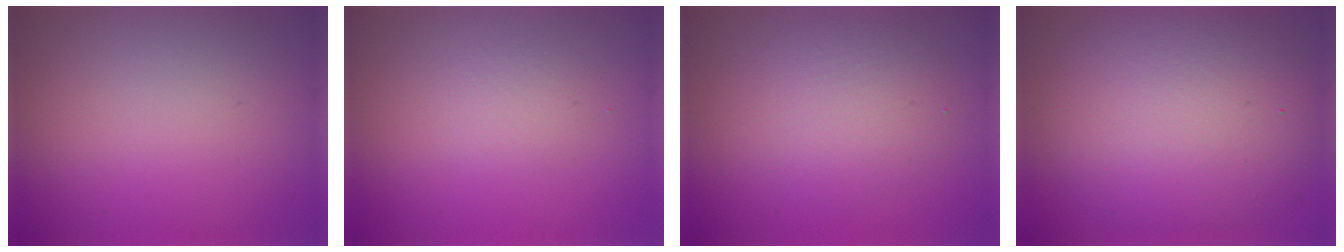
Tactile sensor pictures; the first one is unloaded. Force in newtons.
{"total": 1.4, "press": 1.4, "slide": 0.1}
{"total": 3.3, "press": 3.3, "slide": 0.1}
{"total": 9.9, "press": 9.8, "slide": 0.9}